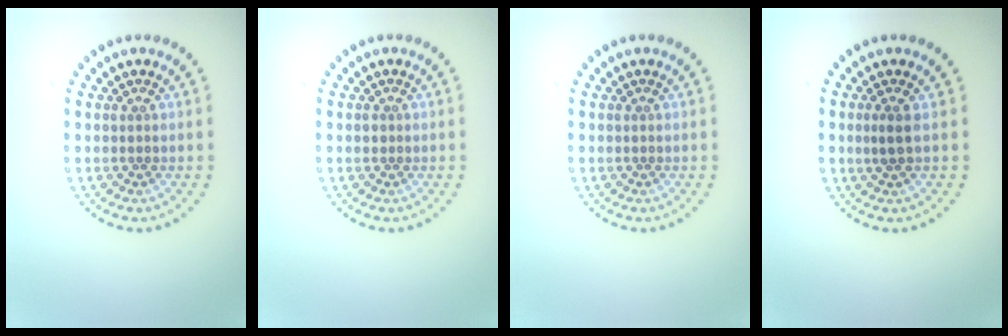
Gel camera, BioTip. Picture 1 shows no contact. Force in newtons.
{"total": 0.6, "press": 0.5, "slide": 0.3}
{"total": 0.0}
{"total": 1.3, "press": 1.0, "slide": 0.8}